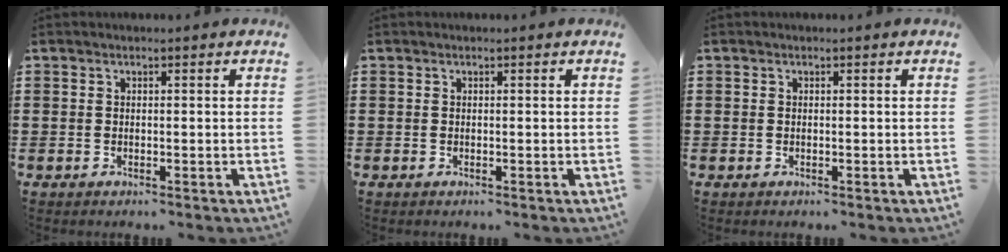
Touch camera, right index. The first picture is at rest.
{"total": 0.0}
{"total": 0.0}